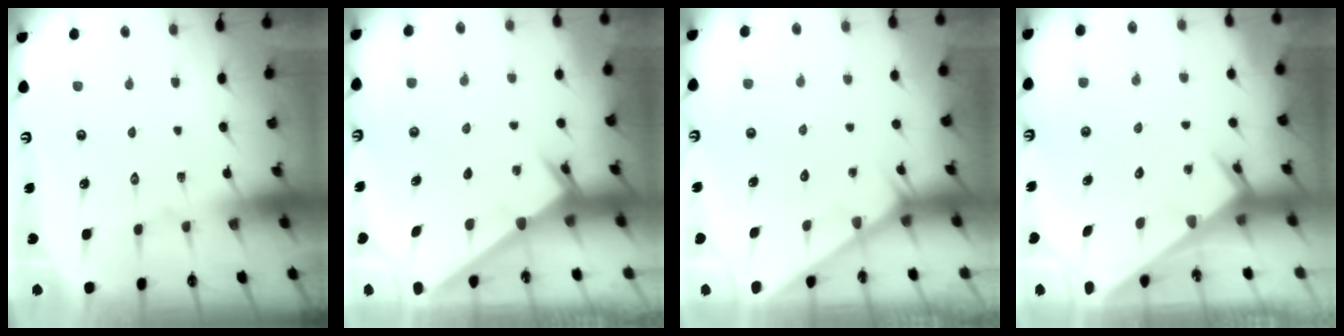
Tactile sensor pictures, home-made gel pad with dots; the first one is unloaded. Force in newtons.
{"total": 2.4, "press": 2.4, "slide": 0.2}
{"total": 1.6, "press": 1.6, "slide": 0.1}
{"total": 3.2, "press": 3.2, "slide": 0.2}